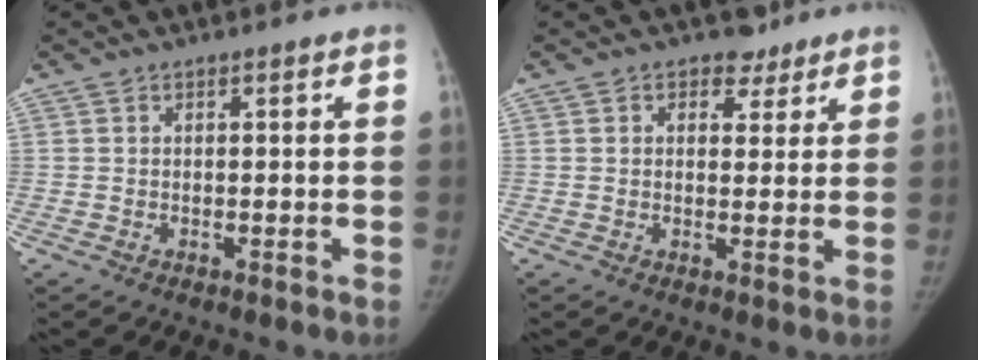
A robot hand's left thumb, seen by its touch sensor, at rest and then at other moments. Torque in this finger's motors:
{"motor_torque": [-0.44, 0.33, -0.02, 0.14, -0.06]}